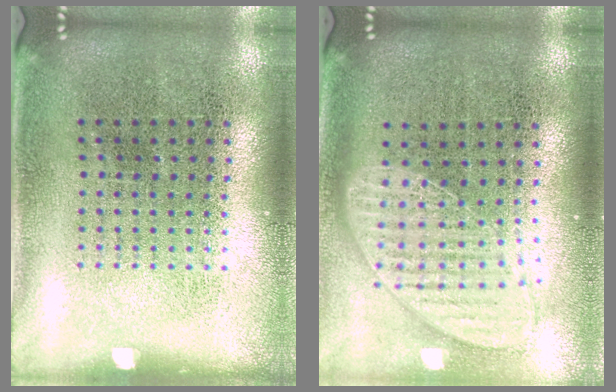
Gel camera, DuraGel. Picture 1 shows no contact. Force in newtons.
{"total": 1.4, "press": 1.2, "slide": 0.7}